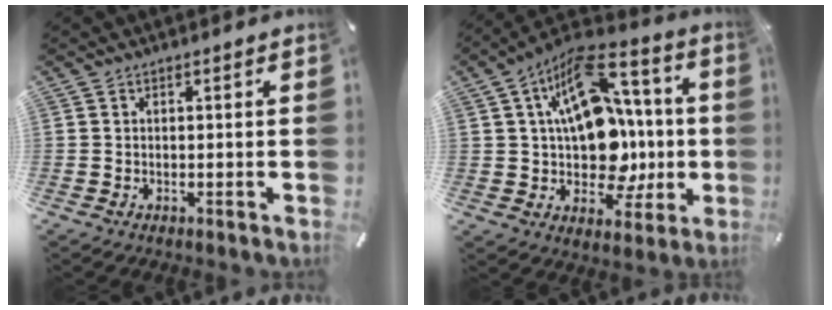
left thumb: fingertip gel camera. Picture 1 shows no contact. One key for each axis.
{"total": 20.4, "fx": 3.2, "fy": 14.1, "fz": 14.4, "tx": -0.232, "ty": -0.031, "tz": 0.057}